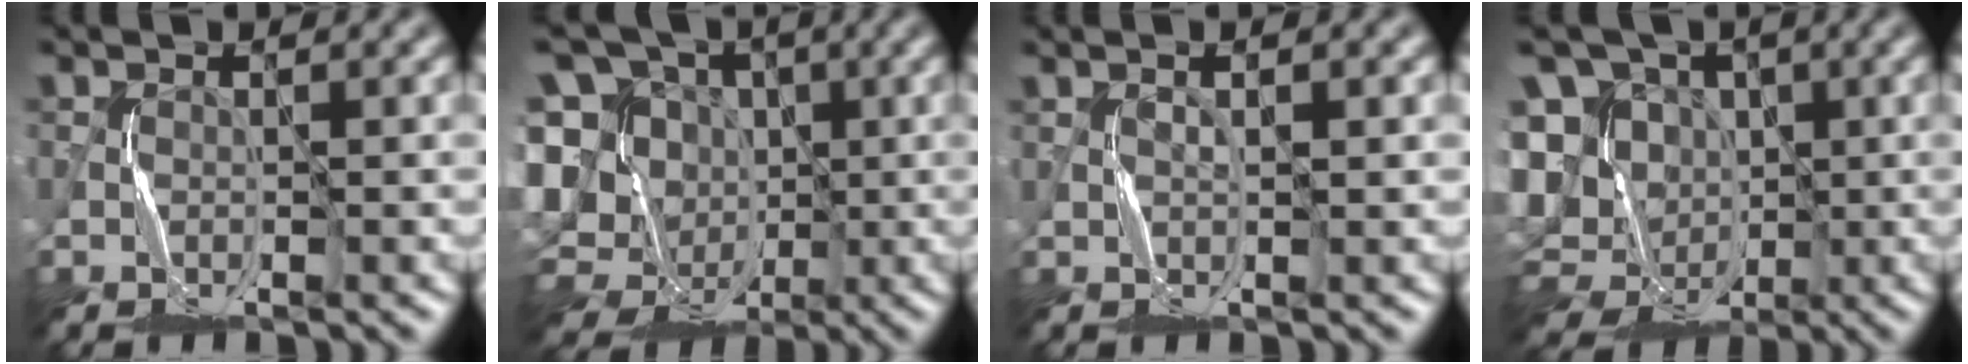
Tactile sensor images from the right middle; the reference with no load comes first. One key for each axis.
{"total": 15.0, "fx": -2.8, "fy": 13.6, "fz": 5.9, "tx": -0.161, "ty": 0.016, "tz": -0.045}
{"total": 1.0, "fx": 0.6, "fy": -0.3, "fz": 0.7, "tx": -0.013, "ty": 0.002, "tz": 0.012}
{"total": 14.3, "fx": -1.4, "fy": 13.0, "fz": 5.7, "tx": -0.151, "ty": 0.004, "tz": -0.024}